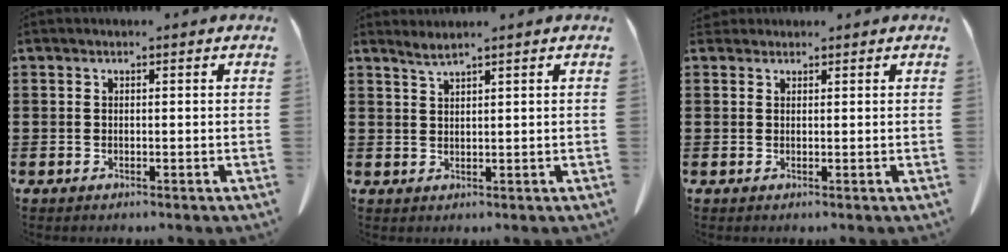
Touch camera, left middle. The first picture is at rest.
{"total": 1.6, "force": [1.4, -0.2, 0.7], "torque": [-0.016, 0.000, 0.027]}
{"total": 1.1, "force": [1.0, 0.5, 0.1], "torque": [-0.006, 0.004, 0.019]}